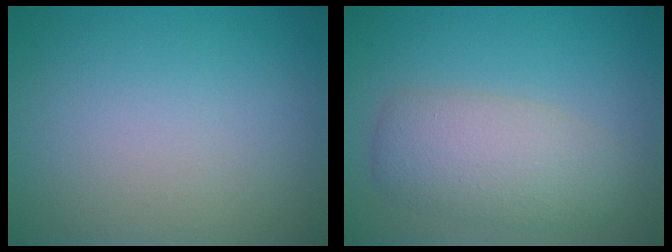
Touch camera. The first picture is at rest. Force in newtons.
{"total": 4.9, "press": 4.9, "slide": 0.1}